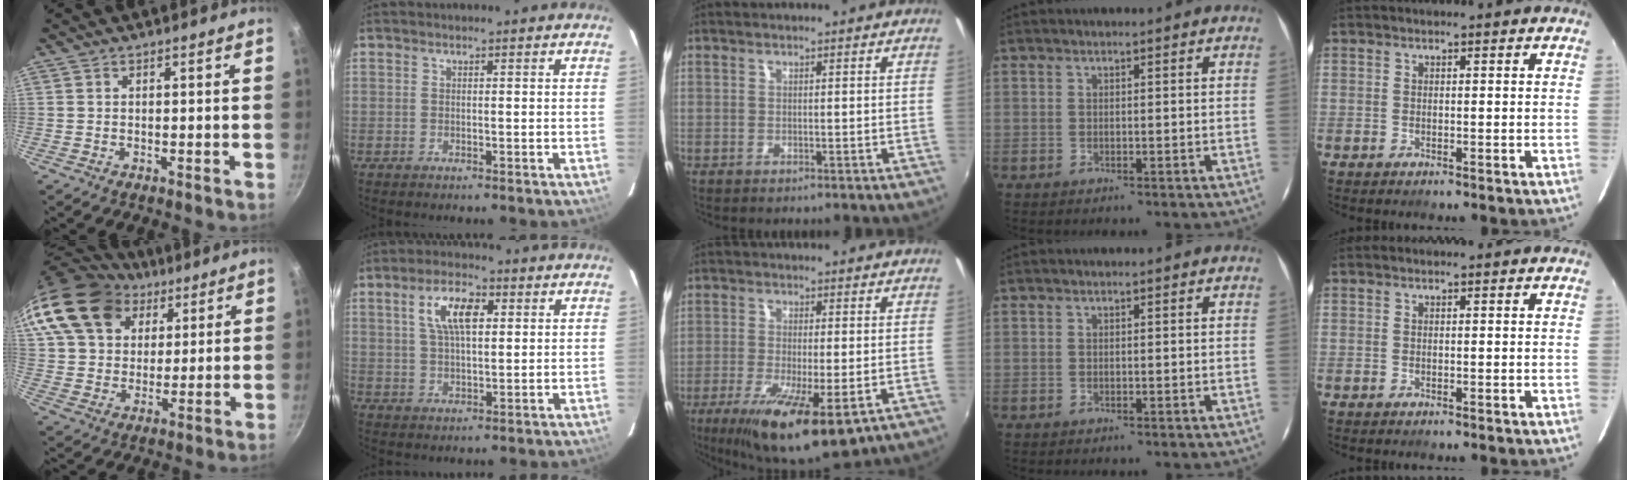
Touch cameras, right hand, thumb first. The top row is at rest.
{"thumb": {"total": 20.9, "force": [10.5, 15.0, 10.1], "torque": [-0.191, 0.006, 0.190]}, "index": {"total": 8.1, "force": [2.7, 3.5, 6.8], "torque": [-0.126, 0.015, 0.049]}, "middle": {"total": 14.1, "force": [-7.4, 3.8, 11.4], "torque": [-0.223, -0.045, -0.118]}}